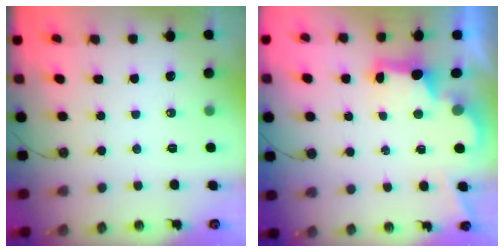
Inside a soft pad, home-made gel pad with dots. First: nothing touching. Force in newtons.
{"total": 2.7, "press": 2.6, "slide": 0.9}